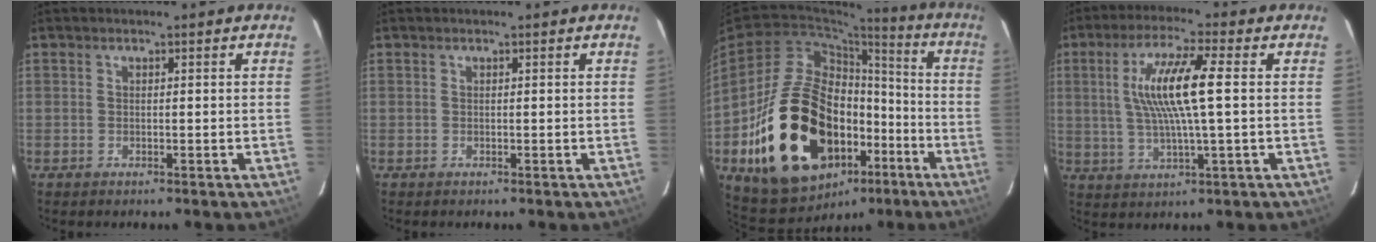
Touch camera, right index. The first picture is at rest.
{"total": 0.0}
{"total": 27.8, "force": [-9.3, 18.2, 19.0], "torque": [-0.364, 0.010, -0.113]}
{"total": 10.7, "force": [1.7, 0.2, 10.5], "torque": [-0.200, -0.002, 0.035]}